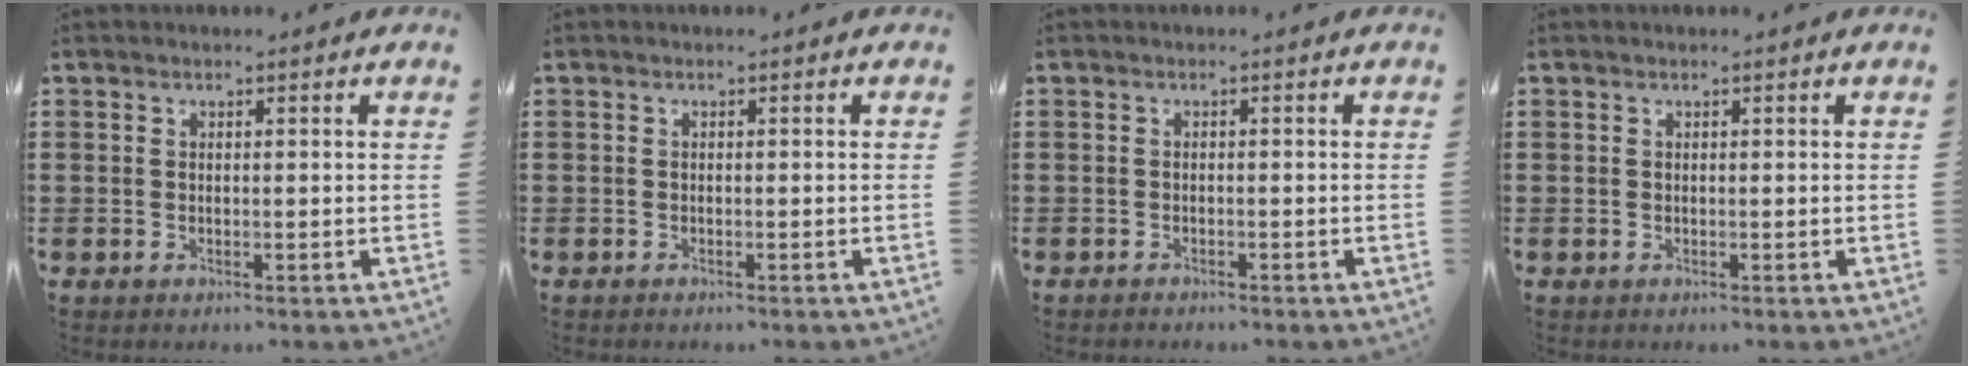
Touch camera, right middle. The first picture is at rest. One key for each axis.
{"total": 0.0}
{"total": 0.6, "fx": -0.6, "fy": 0.1, "fz": 0.0, "tx": -0.001, "ty": 0.000, "tz": -0.014}
{"total": 0.0}